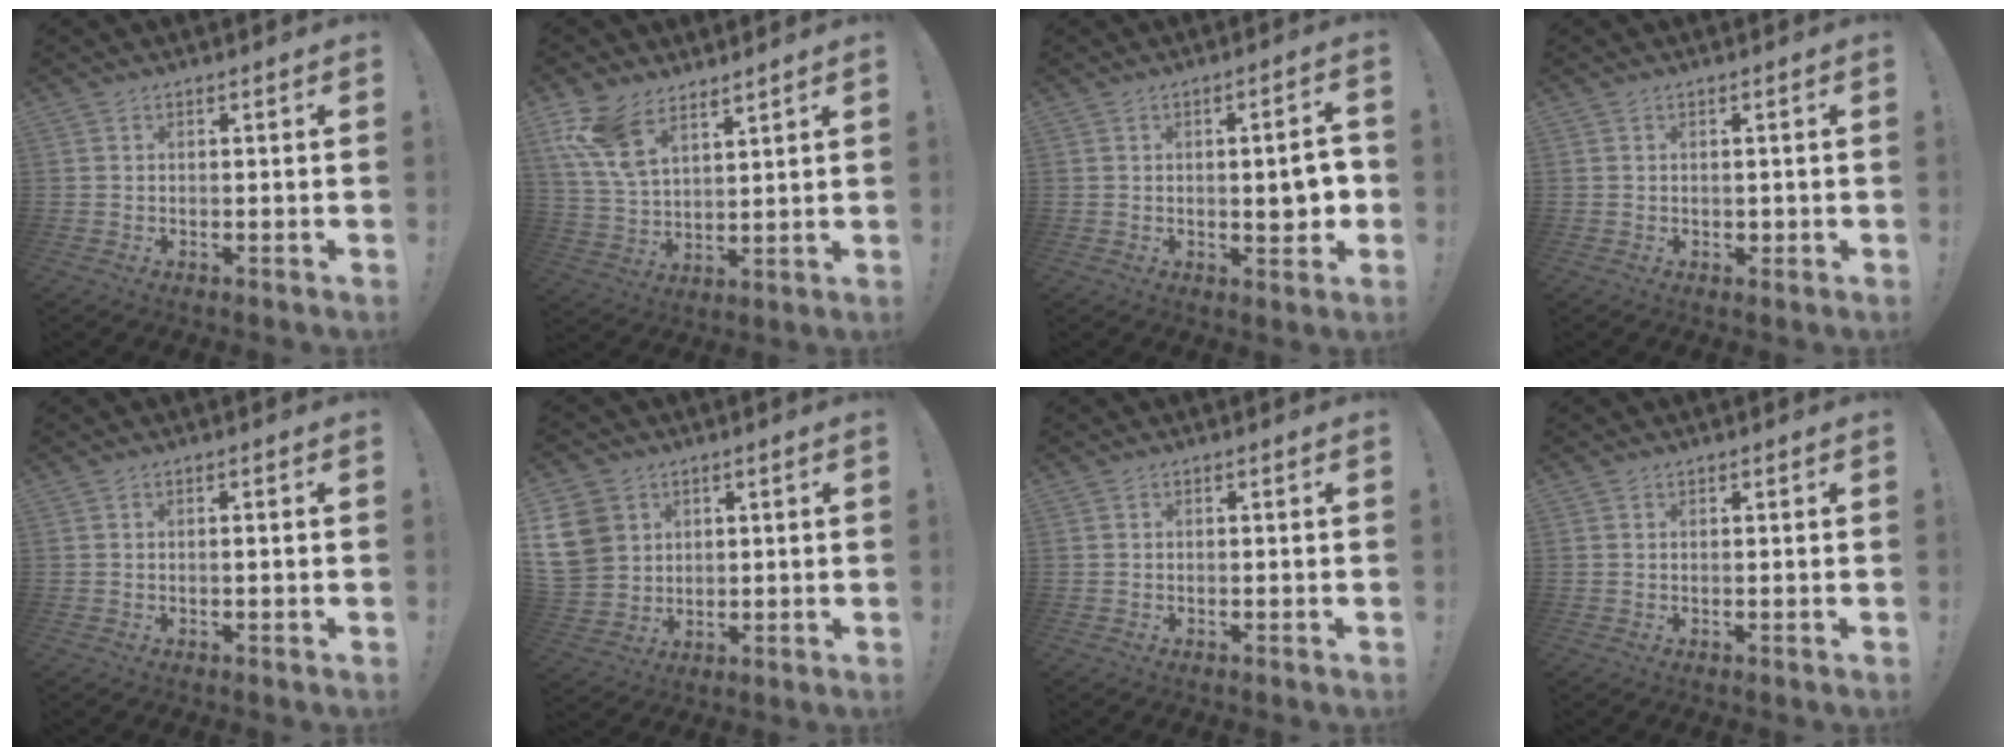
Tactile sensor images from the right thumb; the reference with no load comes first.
{"total": 11.4, "force": [8.2, 5.4, 5.8], "torque": [-0.127, -0.034, 0.163]}
{"total": 7.2, "force": [-0.3, 2.4, 6.8], "torque": [-0.084, -0.004, -0.006]}
{"total": 1.0, "force": [0.1, 0.9, 0.4], "torque": [-0.001, 0.001, 0.001]}
{"total": 0.9, "force": [-0.2, -0.1, 0.9], "torque": [-0.013, -0.001, -0.005]}
{"total": 12.1, "force": [3.6, 10.4, 5.1], "torque": [-0.105, -0.011, 0.075]}
{"total": 0.0}
{"total": 0.0}